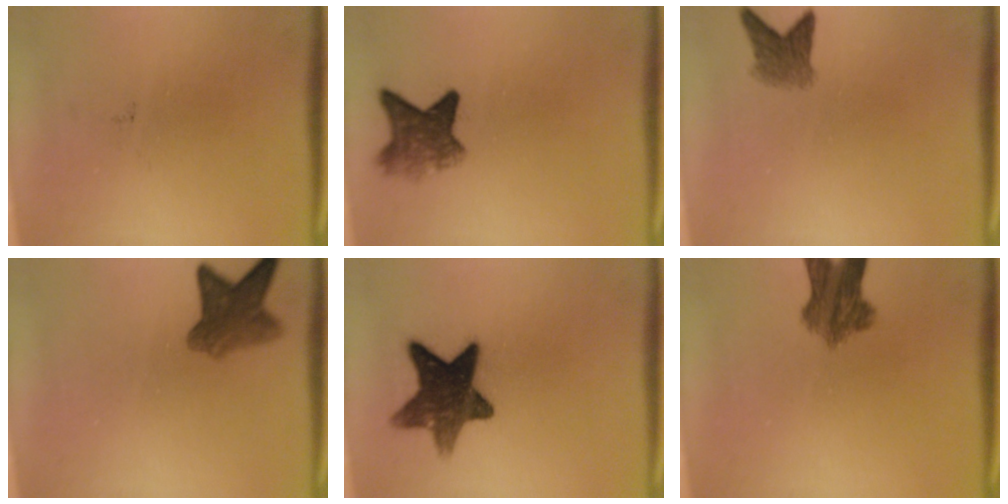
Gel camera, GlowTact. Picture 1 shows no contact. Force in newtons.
{"total": 5.7}
{"total": 3.1}
{"total": 5.7}
{"total": 12.3}
{"total": 6.7}